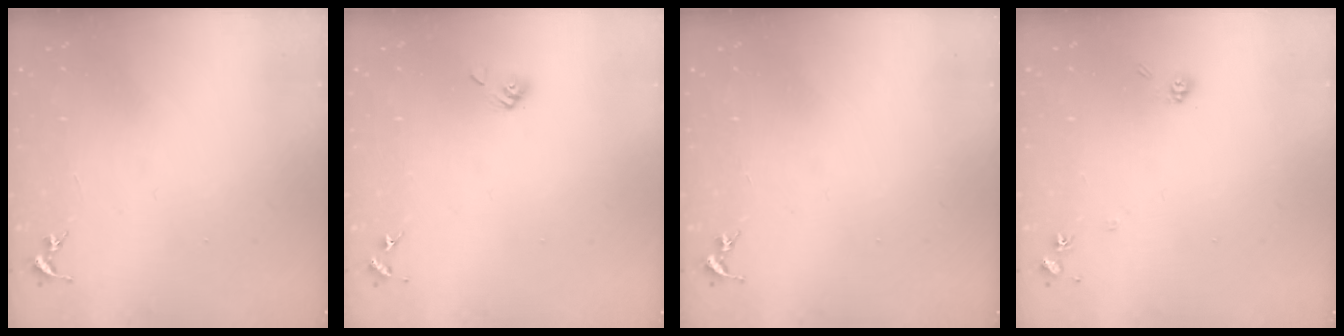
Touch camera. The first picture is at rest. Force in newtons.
{"total": 5.8, "press": 5.3, "slide": 2.3}
{"total": 0.0}
{"total": 5.8, "press": 5.7, "slide": 1.1}